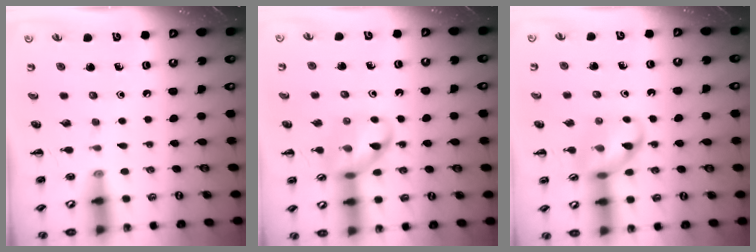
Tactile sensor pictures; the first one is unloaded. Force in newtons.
{"total": 11.5, "press": 11.4, "slide": 1.6}
{"total": 11.1, "press": 11.0, "slide": 1.3}